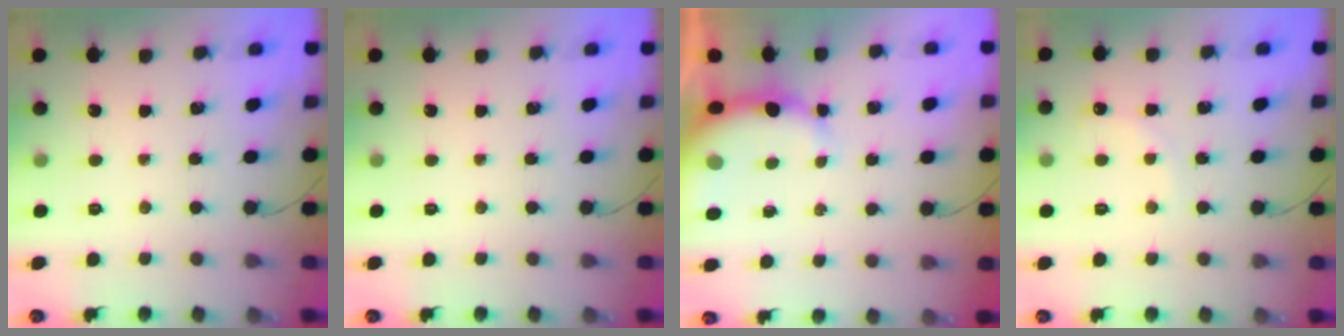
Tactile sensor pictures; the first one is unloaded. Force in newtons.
{"total": 0.0}
{"total": 7.8, "press": 7.7, "slide": 1.5}
{"total": 3.6, "press": 3.4, "slide": 0.9}